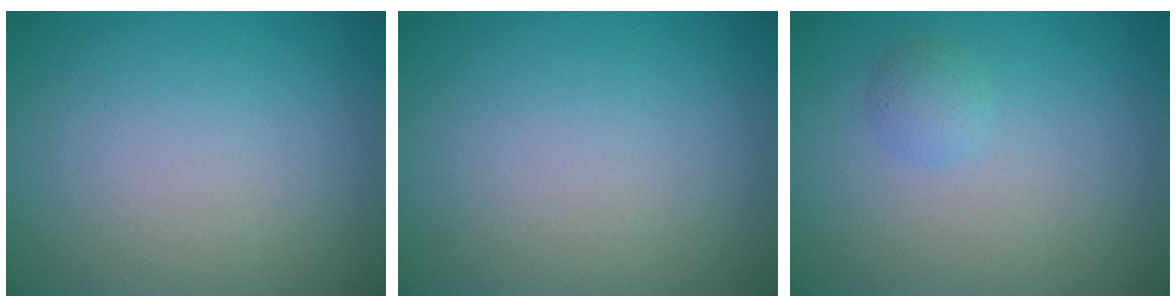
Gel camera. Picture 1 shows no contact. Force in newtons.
{"total": 0.0}
{"total": 1.3, "press": 1.3, "slide": 0.1}